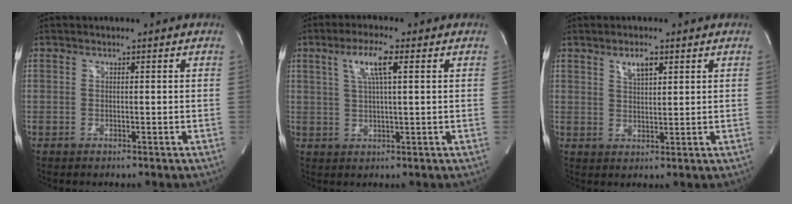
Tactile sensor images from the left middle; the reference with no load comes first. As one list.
[{"total": 5.7, "force": [2.2, 0.5, 5.2], "torque": [-0.102, 0.006, 0.042]}, {"total": 3.3, "force": [1.9, 1.0, 2.4], "torque": [-0.045, 0.002, 0.036]}]